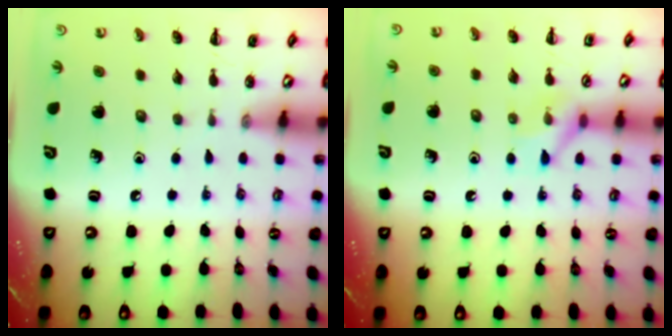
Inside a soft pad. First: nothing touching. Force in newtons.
{"total": 7.4, "press": 7.4, "slide": 0.5}